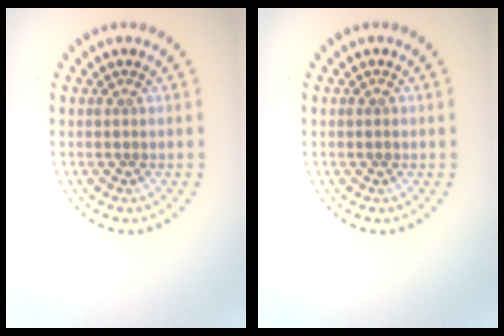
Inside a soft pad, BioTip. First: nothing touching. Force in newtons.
{"total": 0.6, "press": 0.6, "slide": 0.1}